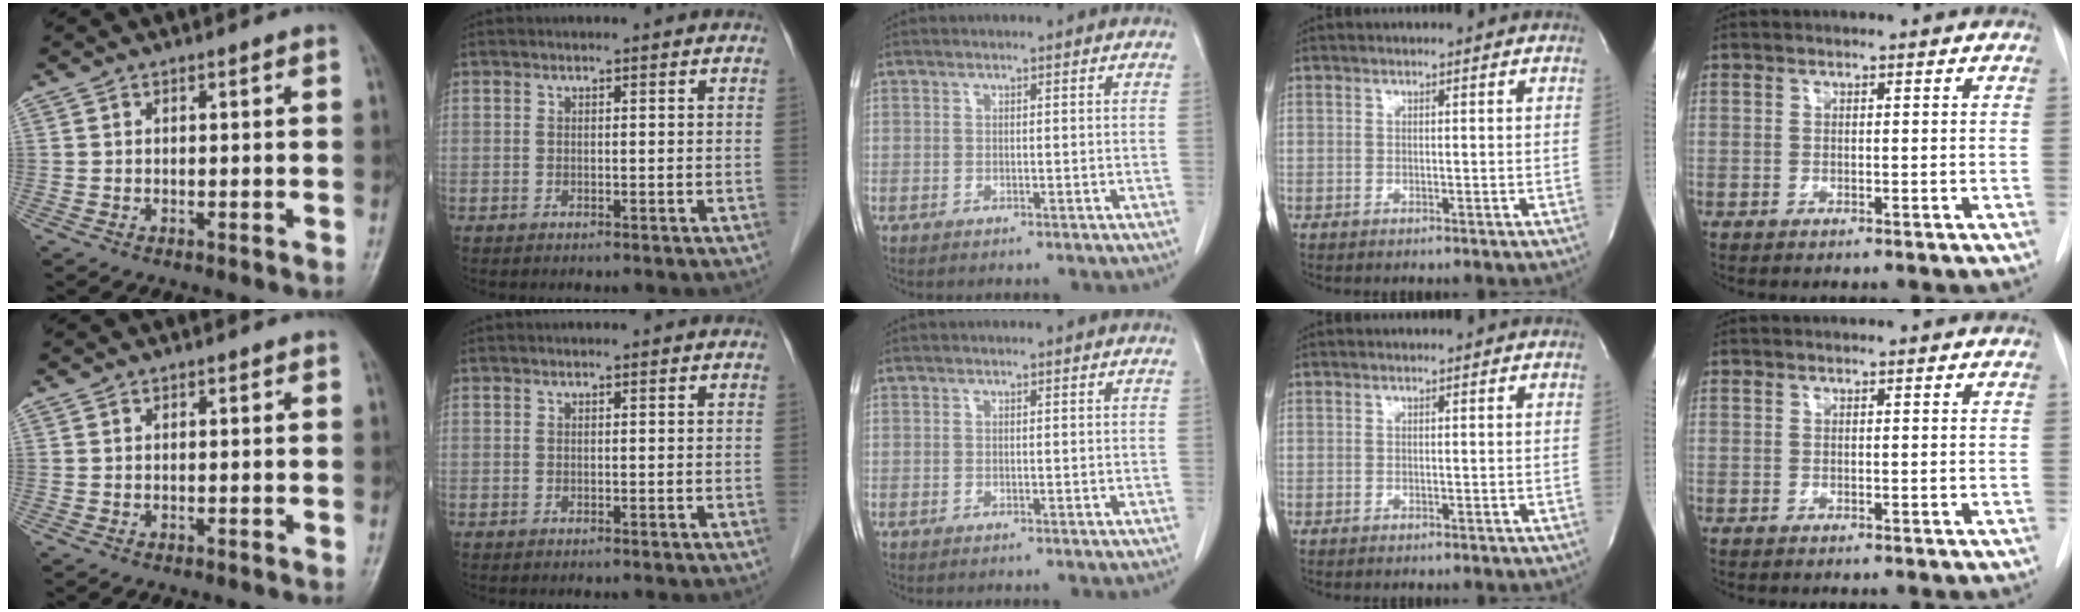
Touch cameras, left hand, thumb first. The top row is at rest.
{}